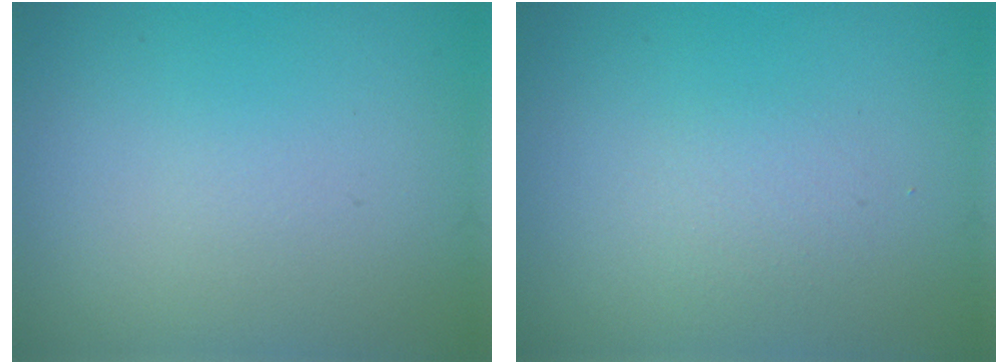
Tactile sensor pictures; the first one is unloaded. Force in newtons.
{"total": 1.2, "press": 1.2, "slide": 0.1}